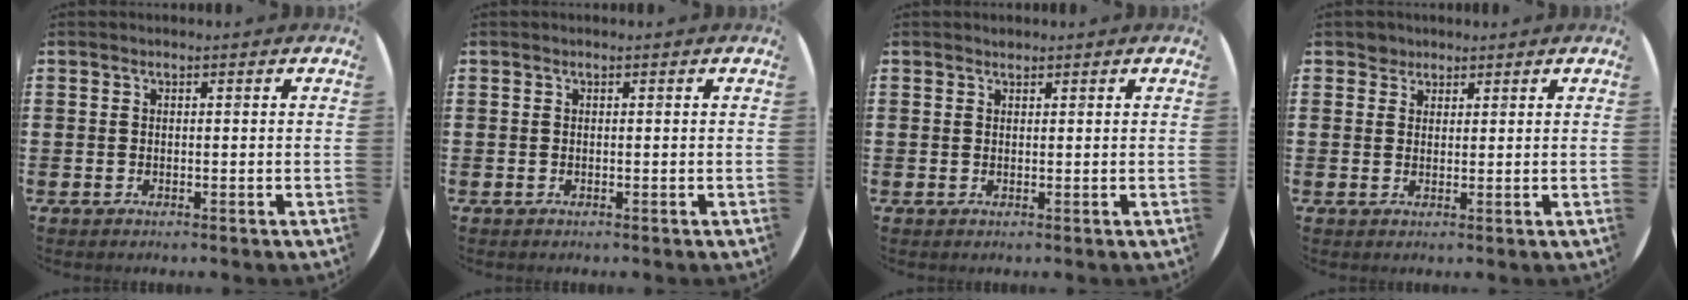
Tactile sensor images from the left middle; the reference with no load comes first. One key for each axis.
{"total": 0.0}
{"total": 0.6, "fx": 0.6, "fy": 0.3, "fz": -0.1, "tx": 0.010, "ty": 0.000, "tz": 0.009}
{"total": 2.0, "fx": 1.6, "fy": 1.1, "fz": 0.0, "tx": 0.005, "ty": 0.000, "tz": 0.031}